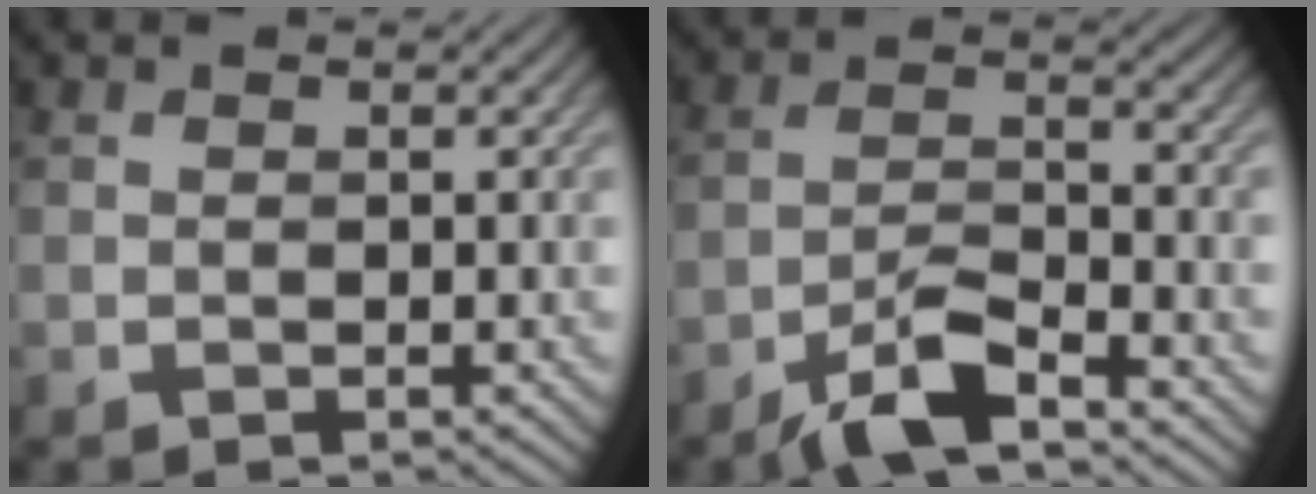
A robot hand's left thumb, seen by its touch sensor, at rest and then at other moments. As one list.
[{"total": 6.5, "force": [-4.7, 1.4, 4.2], "torque": [-0.082, 0.003, -0.094]}]